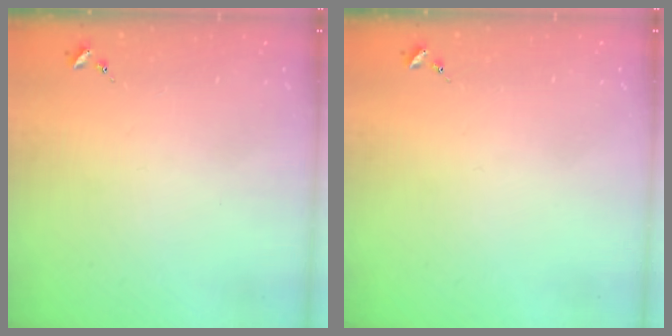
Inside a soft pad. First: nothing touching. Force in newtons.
{"total": 0.0}